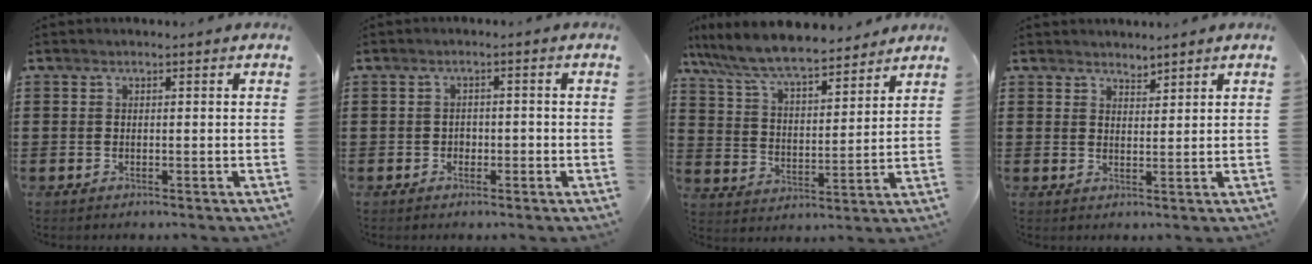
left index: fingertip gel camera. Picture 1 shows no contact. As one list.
[{"total": 1.3, "force": [-0.7, 1.0, 0.4], "torque": [-0.013, 0.002, -0.017]}, {"total": 8.7, "force": [7.9, 1.1, 3.5], "torque": [-0.100, -0.041, 0.138]}, {"total": 2.0, "force": [2.0, 0.3, -0.3], "torque": [0.001, -0.003, 0.039]}]